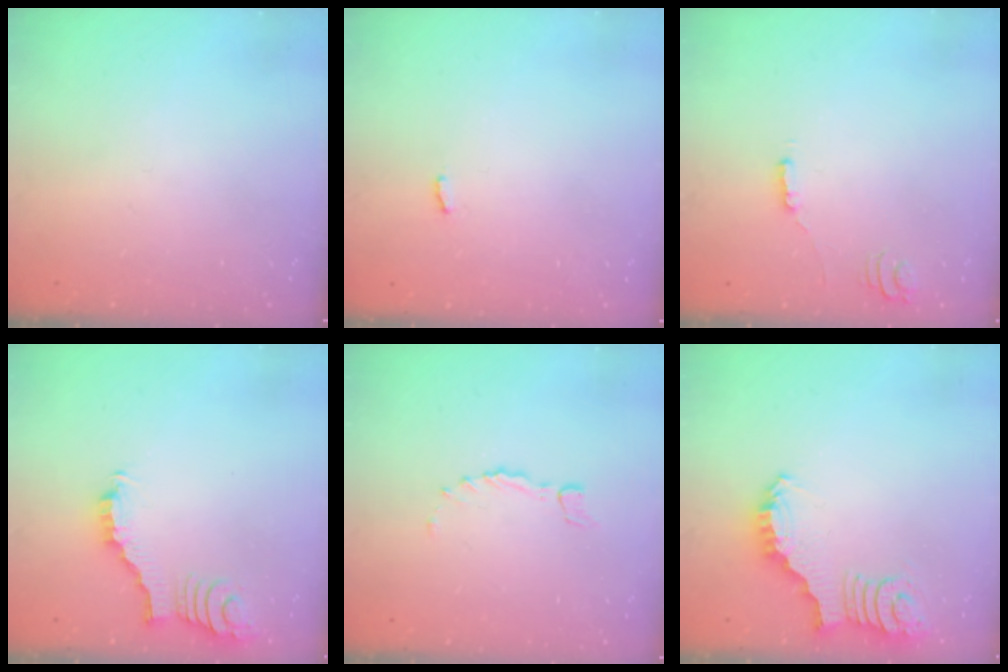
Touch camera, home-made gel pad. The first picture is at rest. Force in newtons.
{"total": 2.2, "press": 2.2, "slide": 0.2}
{"total": 0.9, "press": 0.9, "slide": 0.3}
{"total": 2.5, "press": 2.5, "slide": 0.4}
{"total": 0.0}
{"total": 2.7, "press": 2.6, "slide": 0.5}